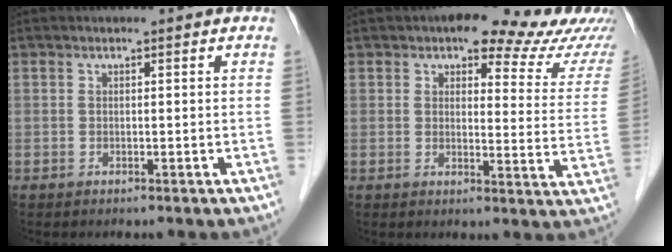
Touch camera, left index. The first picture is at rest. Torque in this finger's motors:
{"motor_torque": [1.09, -1.05, 0.39, 0.02]}